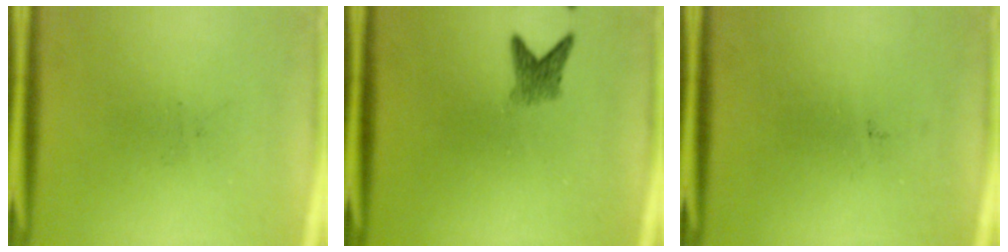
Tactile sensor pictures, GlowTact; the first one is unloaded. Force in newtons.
{"total": 2.4}
{"total": 0.0}